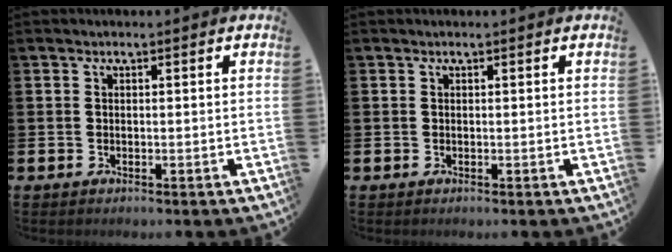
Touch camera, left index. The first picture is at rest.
{"total": 0.0}